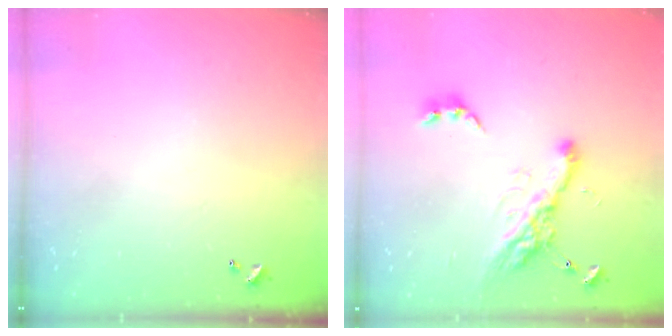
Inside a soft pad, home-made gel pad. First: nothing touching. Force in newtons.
{"total": 15.2, "press": 15.1, "slide": 1.6}